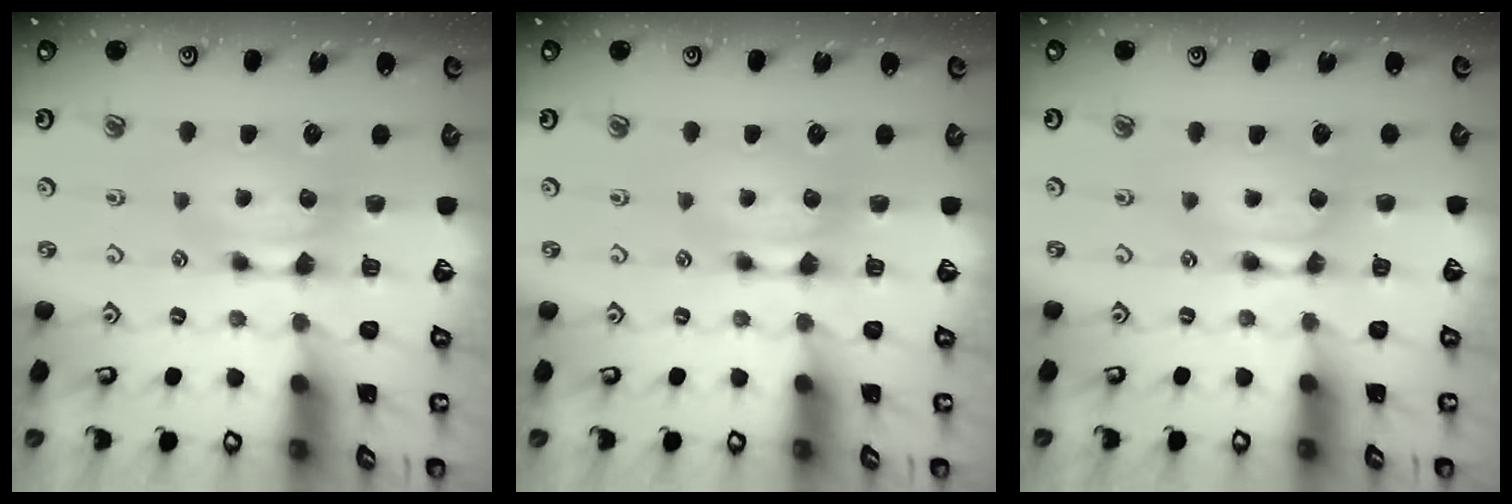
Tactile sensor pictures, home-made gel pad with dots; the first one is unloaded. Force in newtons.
{"total": 0.0}
{"total": 1.5, "press": 1.5, "slide": 0.2}